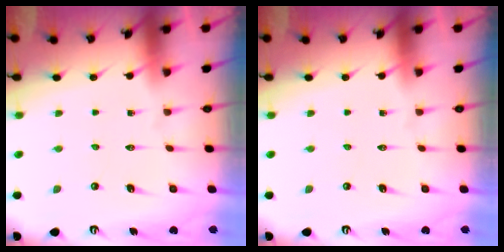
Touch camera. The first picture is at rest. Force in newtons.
{"total": 0.0}